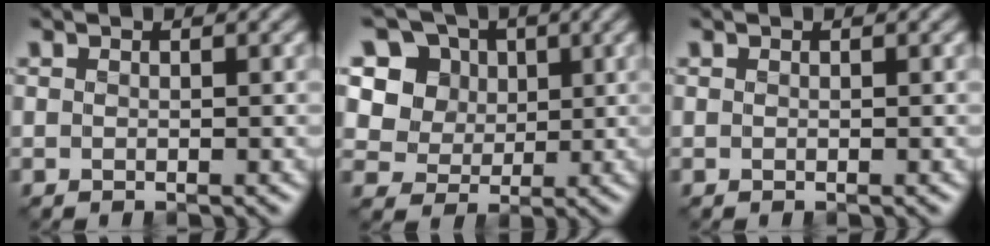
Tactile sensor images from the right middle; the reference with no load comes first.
{"total": 7.6, "force": [3.2, 6.2, 3.1], "torque": [-0.072, 0.002, 0.050]}
{"total": 0.0}